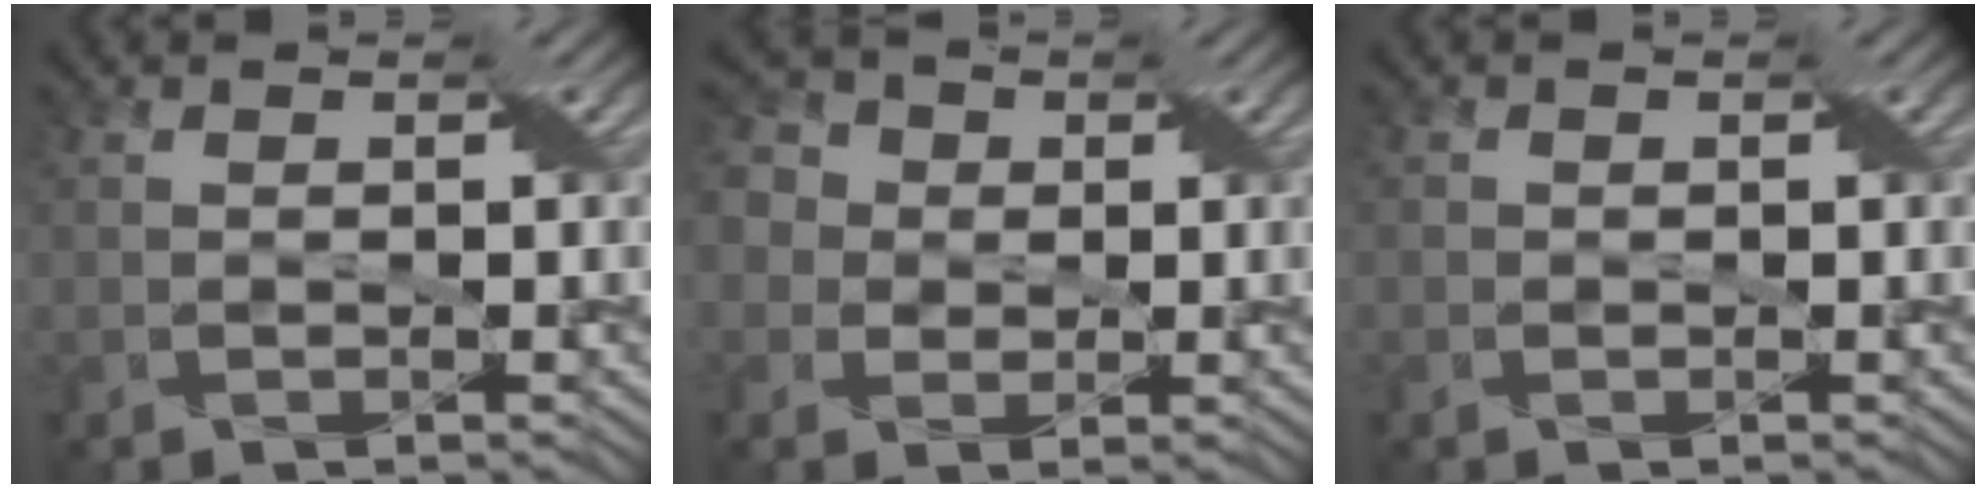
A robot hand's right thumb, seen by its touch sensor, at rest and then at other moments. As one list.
[{"total": 7.1, "force": [1.7, 6.1, 3.2], "torque": [-0.099, 0.032, 0.004]}, {"total": 0.7, "force": [-0.2, 0.7, 0.1], "torque": [-0.004, -0.003, -0.005]}]